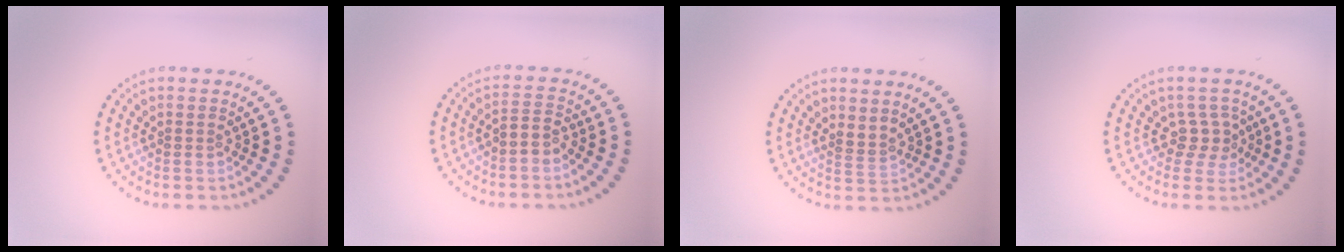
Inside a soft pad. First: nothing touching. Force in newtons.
{"total": 1.8, "press": 1.4, "slide": 1.2}
{"total": 1.2, "press": 0.7, "slide": 1.0}
{"total": 2.3, "press": 1.8, "slide": 1.4}